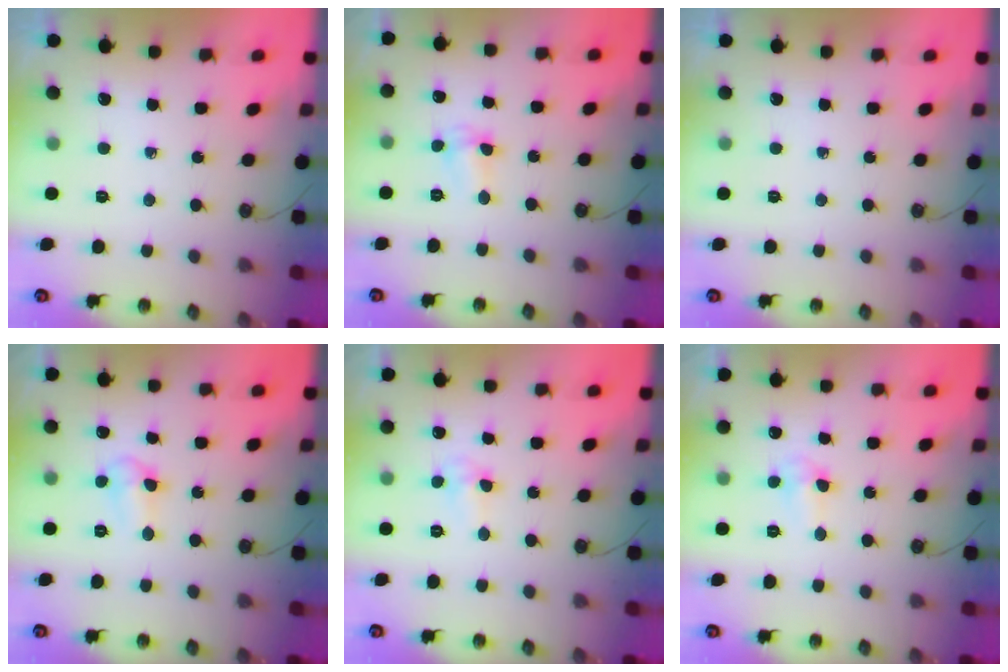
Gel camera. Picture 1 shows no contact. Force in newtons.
{"total": 2.2, "press": 2.2, "slide": 0.5}
{"total": 0.0}
{"total": 3.9, "press": 3.8, "slide": 1.0}
{"total": 3.3, "press": 3.3, "slide": 0.4}
{"total": 2.8, "press": 2.6, "slide": 0.9}